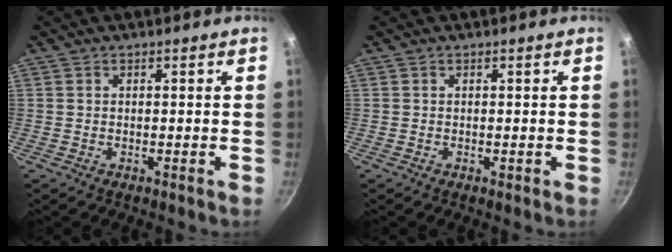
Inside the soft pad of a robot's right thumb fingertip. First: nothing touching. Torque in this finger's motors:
{"motor_torque": [-0.06, -0.01, 0.37, -0.21, 0.03]}